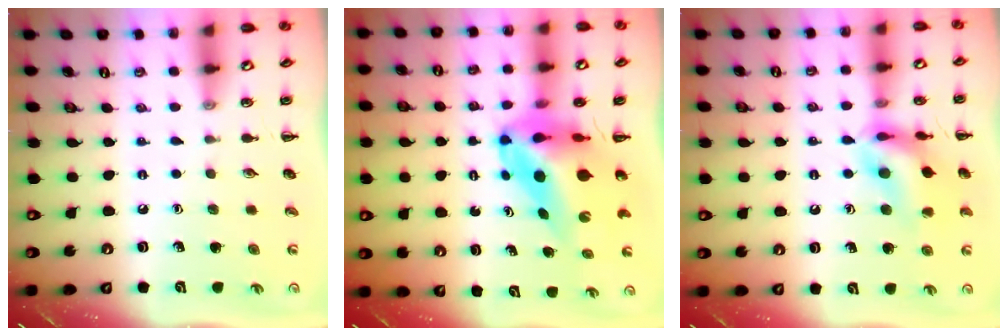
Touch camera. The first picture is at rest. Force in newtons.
{"total": 12.0, "press": 11.4, "slide": 3.7}
{"total": 13.1, "press": 13.0, "slide": 1.8}